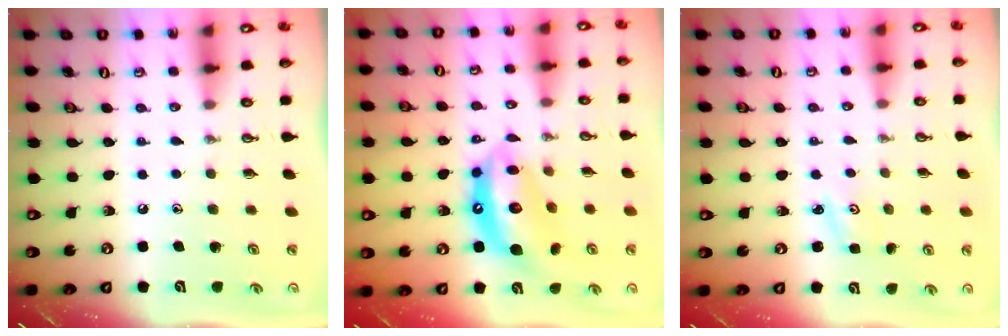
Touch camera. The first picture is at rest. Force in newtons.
{"total": 13.6, "press": 13.5, "slide": 1.2}
{"total": 2.2, "press": 2.2, "slide": 0.3}